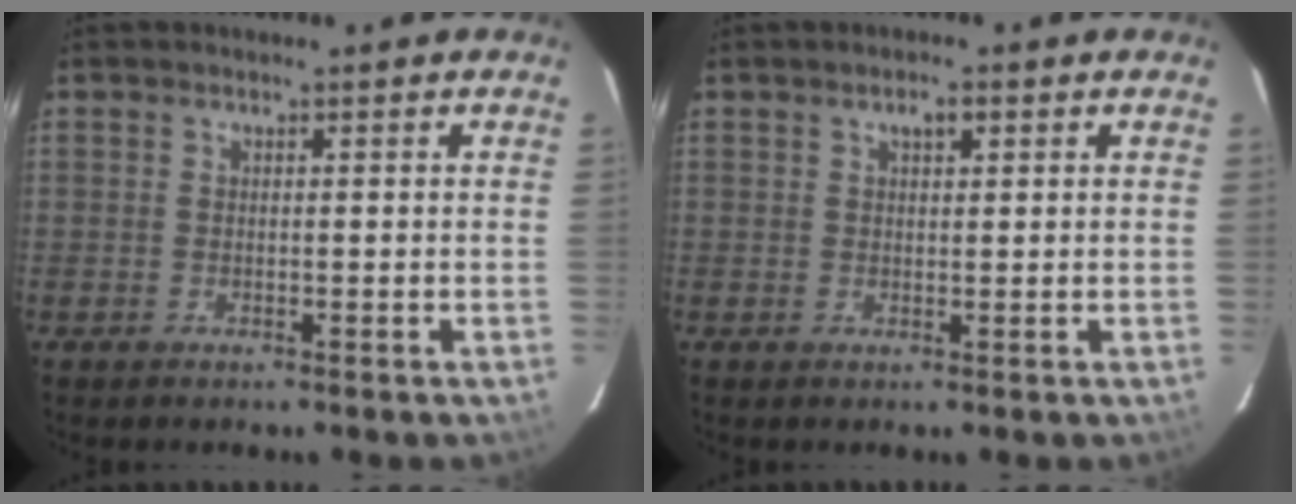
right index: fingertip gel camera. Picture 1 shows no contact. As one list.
[{"total": 1.9, "force": [0.9, 0.9, 1.4], "torque": [-0.022, 0.008, 0.014]}]